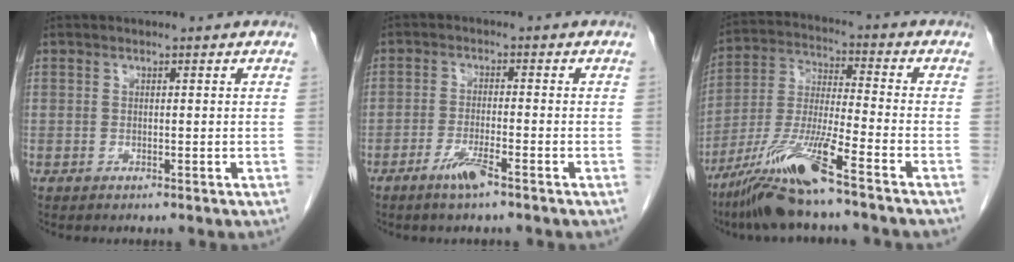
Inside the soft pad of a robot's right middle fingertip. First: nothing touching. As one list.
[{"total": 3.9, "force": [-2.6, 0.0, 2.9], "torque": [-0.060, -0.006, -0.052]}, {"total": 13.6, "force": [-9.2, -0.2, 10.0], "torque": [-0.207, -0.027, -0.173]}]